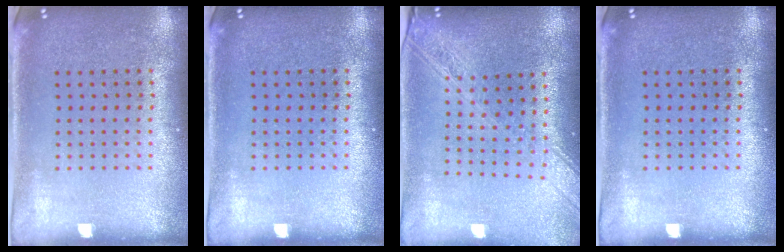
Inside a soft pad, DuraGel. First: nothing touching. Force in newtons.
{"total": 0.0}
{"total": 2.3, "press": 1.9, "slide": 1.3}
{"total": 0.0}